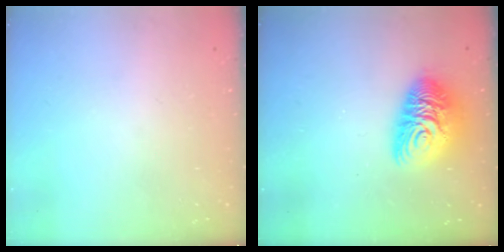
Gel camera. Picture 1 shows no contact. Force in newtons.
{"total": 12.1, "press": 12.0, "slide": 1.2}